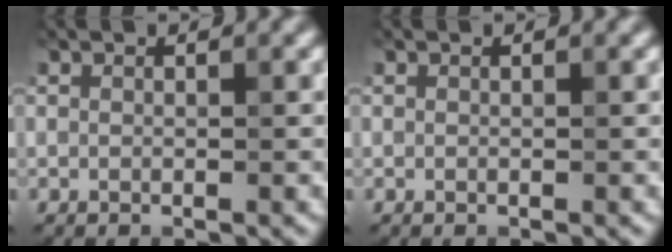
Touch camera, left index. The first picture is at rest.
{"total": 0.0}